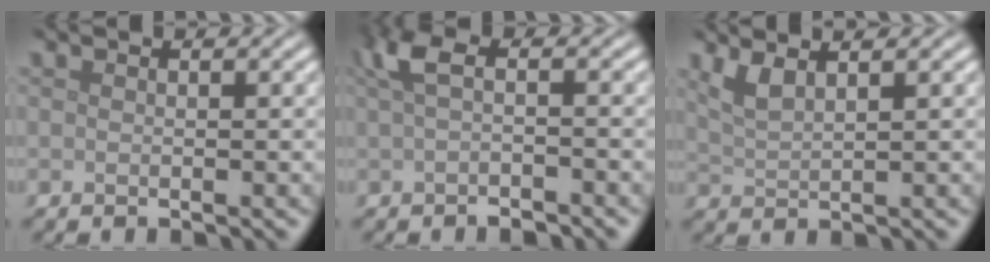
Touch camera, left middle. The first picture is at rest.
{"total": 3.0, "force": [-0.1, 1.2, 2.8], "torque": [-0.056, 0.001, -0.004]}
{"total": 2.3, "force": [1.5, 0.7, 1.5], "torque": [-0.030, -0.001, 0.033]}